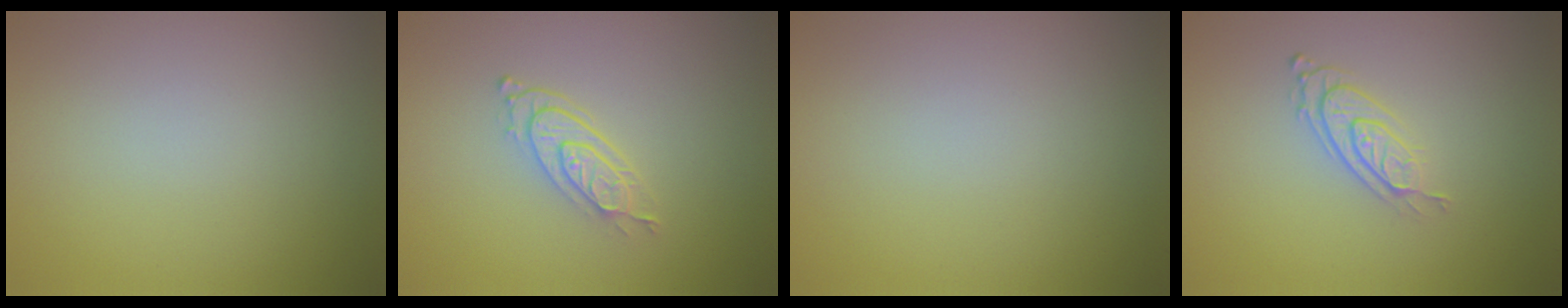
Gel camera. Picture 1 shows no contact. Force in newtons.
{"total": 2.7, "press": 2.1, "slide": 1.7}
{"total": 0.0}
{"total": 2.9, "press": 2.0, "slide": 2.0}